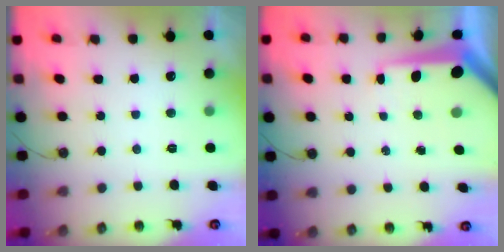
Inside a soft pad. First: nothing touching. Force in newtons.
{"total": 8.9, "press": 8.9, "slide": 0.9}